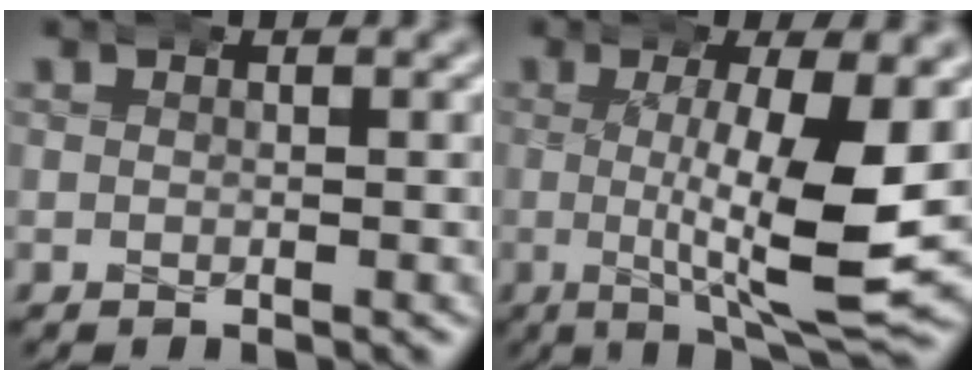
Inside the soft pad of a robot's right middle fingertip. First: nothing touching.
{"total": 8.5, "force": [0.2, 1.0, 8.5], "torque": [-0.132, -0.007, 0.006]}